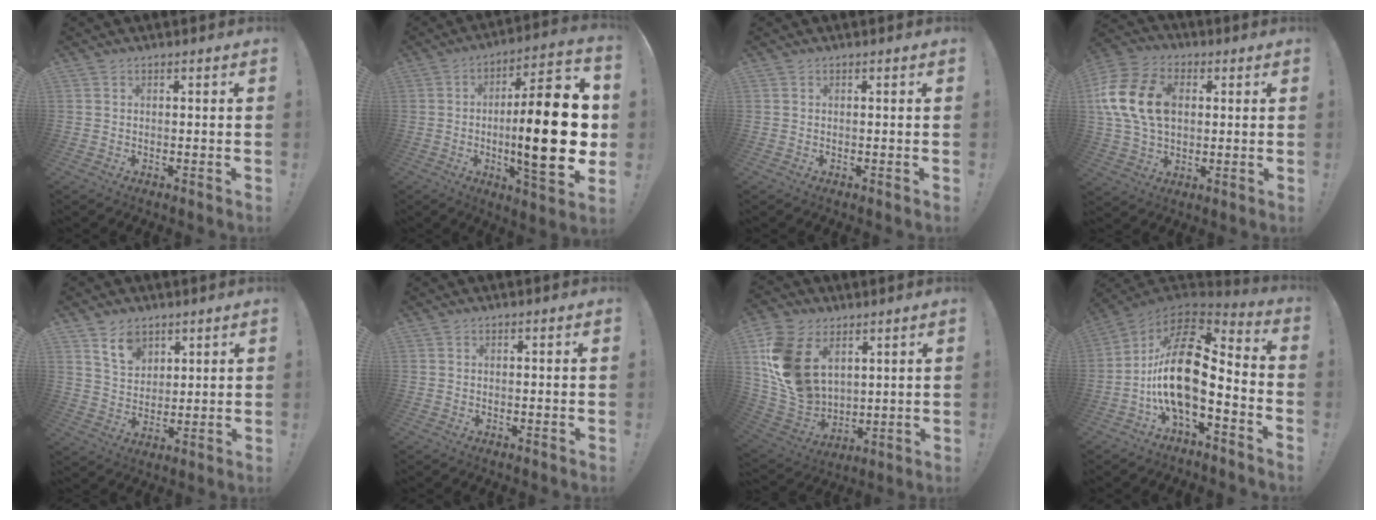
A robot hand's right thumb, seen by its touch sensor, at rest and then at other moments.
{"total": 24.8, "force": [-1.9, 6.5, 23.8], "torque": [-0.380, -0.003, -0.032]}
{"total": 0.0}
{"total": 18.2, "force": [3.4, 12.9, 12.5], "torque": [-0.245, 0.002, 0.059]}
{"total": 9.0, "force": [6.0, 5.7, 3.6], "torque": [-0.062, -0.029, 0.115]}
{"total": 0.0}
{"total": 18.3, "force": [6.6, 12.8, 11.2], "torque": [-0.238, -0.036, 0.128]}
{"total": 19.9, "force": [-1.9, 8.6, 17.8], "torque": [-0.361, 0.015, -0.034]}